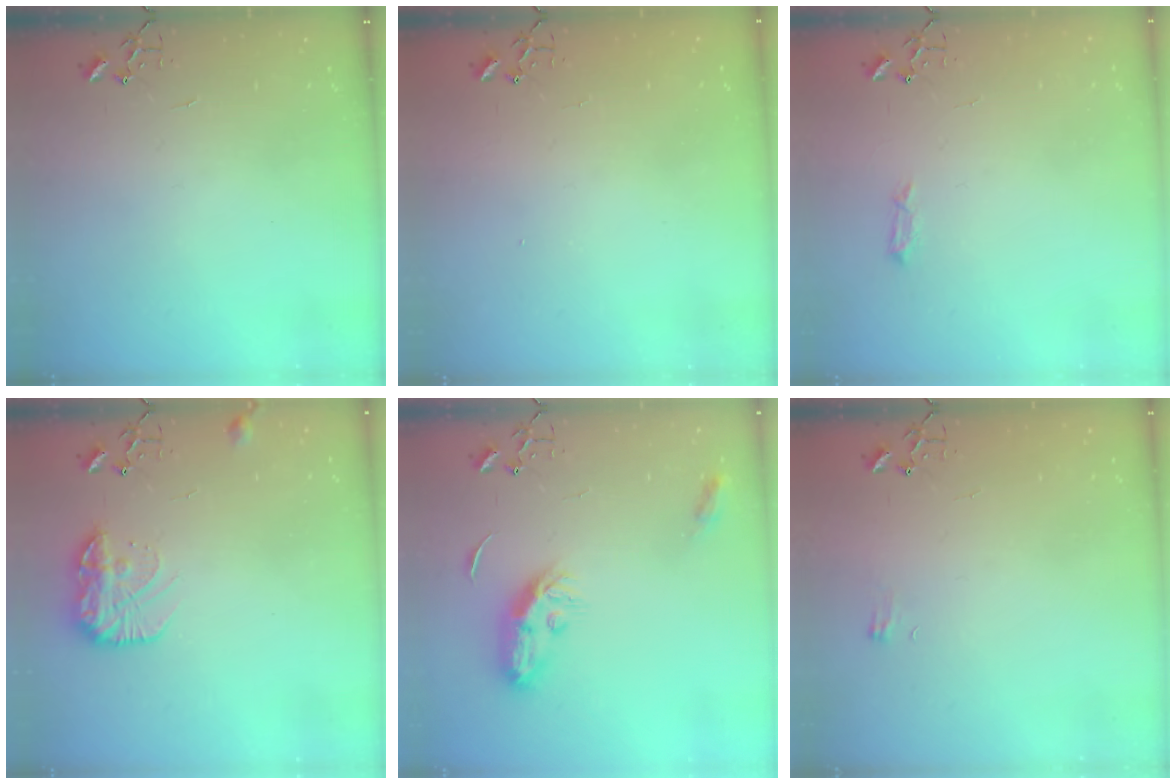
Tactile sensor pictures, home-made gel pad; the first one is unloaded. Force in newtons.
{"total": 1.3, "press": 1.2, "slide": 0.1}
{"total": 4.0, "press": 4.0, "slide": 0.6}
{"total": 12.8, "press": 12.8, "slide": 0.7}
{"total": 10.4, "press": 10.4, "slide": 0.1}
{"total": 4.7, "press": 4.7, "slide": 0.5}